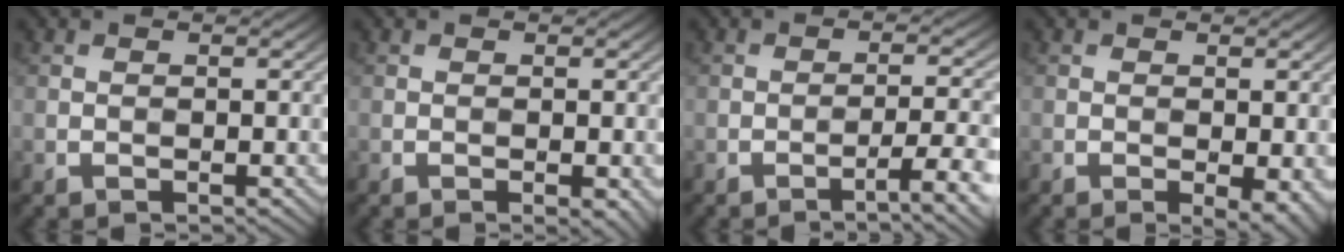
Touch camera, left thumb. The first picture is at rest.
{"total": 1.2, "force": [-0.4, 0.3, 1.1], "torque": [-0.017, -0.004, -0.006]}
{"total": 4.4, "force": [-2.3, 0.6, 3.7], "torque": [-0.059, 0.010, -0.039]}
{"total": 2.7, "force": [-0.8, 1.0, 2.4], "torque": [-0.033, -0.006, -0.010]}